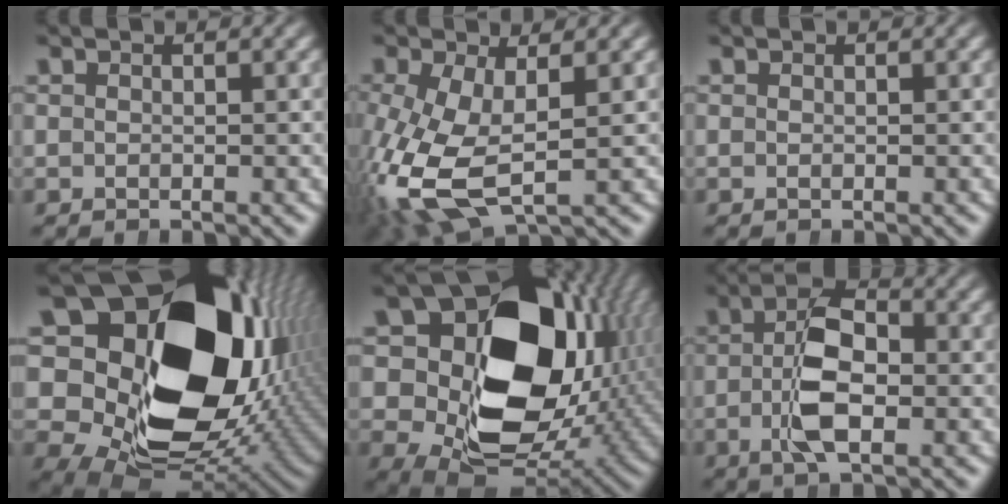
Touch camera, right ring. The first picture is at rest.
{"total": 7.7, "force": [-1.7, 4.6, 5.9], "torque": [-0.160, -0.041, -0.003]}
{"total": 0.9, "force": [0.3, -0.8, -0.5], "torque": [0.015, 0.005, 0.002]}
{"total": 31.3, "force": [0.4, 21.5, 22.7], "torque": [-0.352, -0.042, 0.008]}
{"total": 26.7, "force": [1.0, 18.3, 19.4], "torque": [-0.325, -0.043, 0.020]}
{"total": 5.3, "force": [-0.1, 2.0, 4.9], "torque": [-0.076, 0.004, -0.008]}